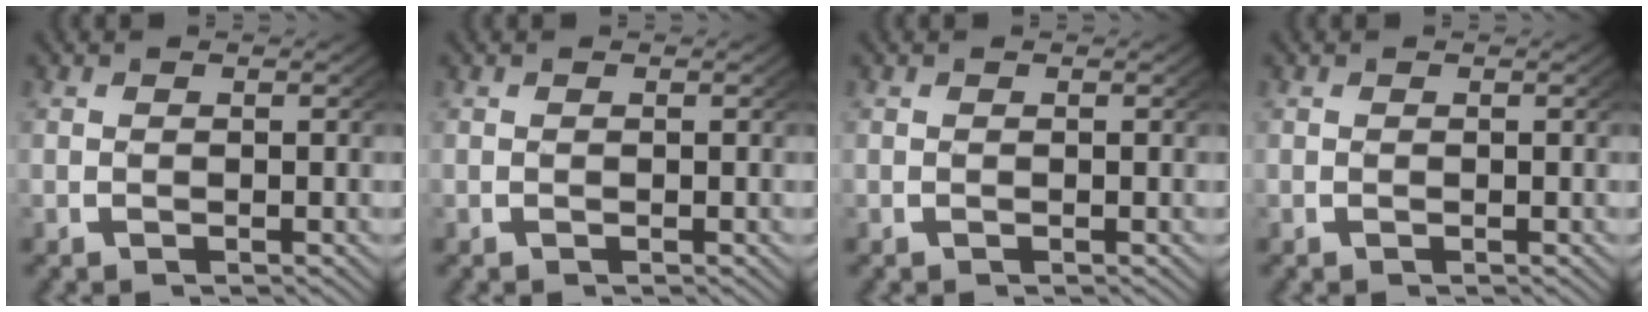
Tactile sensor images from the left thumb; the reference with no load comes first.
{"total": 0.0}
{"total": 0.0}
{"total": 0.0}